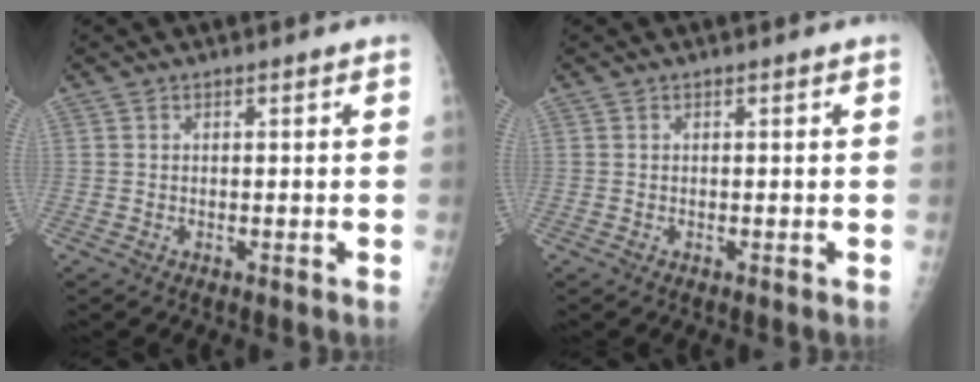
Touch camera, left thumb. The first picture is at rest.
{"total": 0.0}